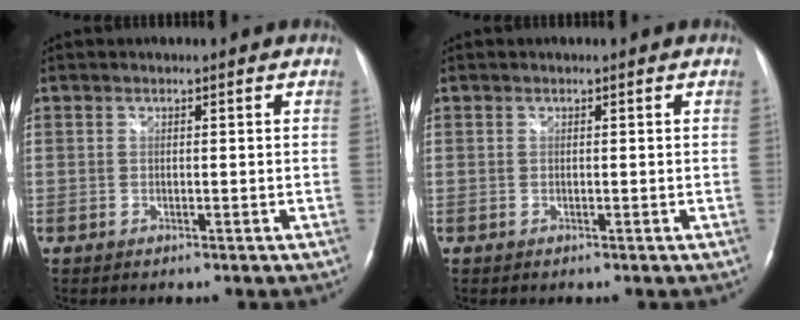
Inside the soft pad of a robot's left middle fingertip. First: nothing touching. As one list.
[{"total": 0.0}]